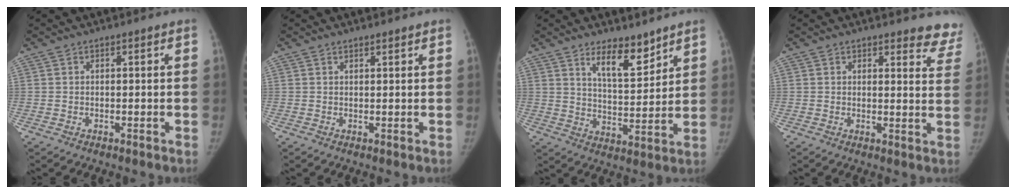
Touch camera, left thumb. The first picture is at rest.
{"total": 0.9, "force": [0.8, 0.1, 0.3], "torque": [-0.004, -0.007, 0.014]}
{"total": 9.4, "force": [6.7, 3.4, 5.6], "torque": [-0.070, -0.060, 0.118]}
{"total": 8.2, "force": [7.8, 2.6, 0.8], "torque": [0.043, -0.056, 0.053]}